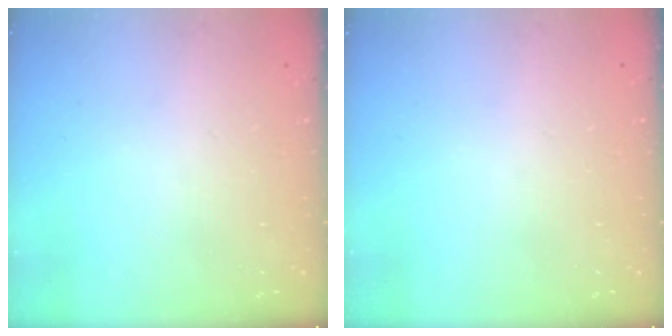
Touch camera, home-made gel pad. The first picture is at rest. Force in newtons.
{"total": 0.0}